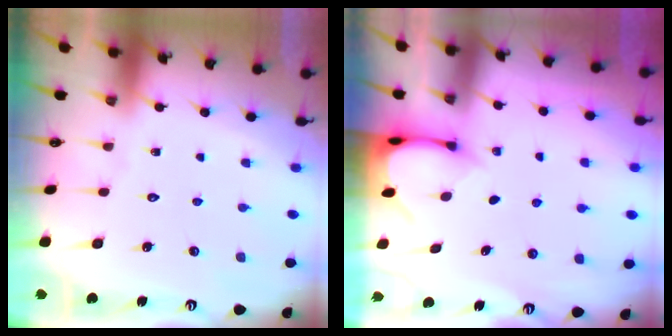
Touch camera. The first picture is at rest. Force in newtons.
{"total": 3.4, "press": 3.4, "slide": 0.3}